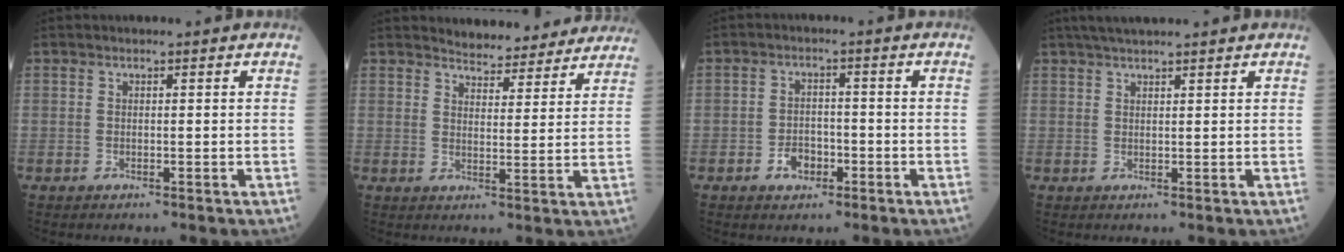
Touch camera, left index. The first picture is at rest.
{"total": 10.9, "force": [10.5, 2.5, 1.8], "torque": [-0.007, -0.003, 0.118]}
{"total": 3.5, "force": [-1.9, 2.3, 1.9], "torque": [-0.033, 0.002, -0.030]}
{"total": 5.1, "force": [4.3, 0.0, 2.7], "torque": [-0.041, 0.028, 0.074]}